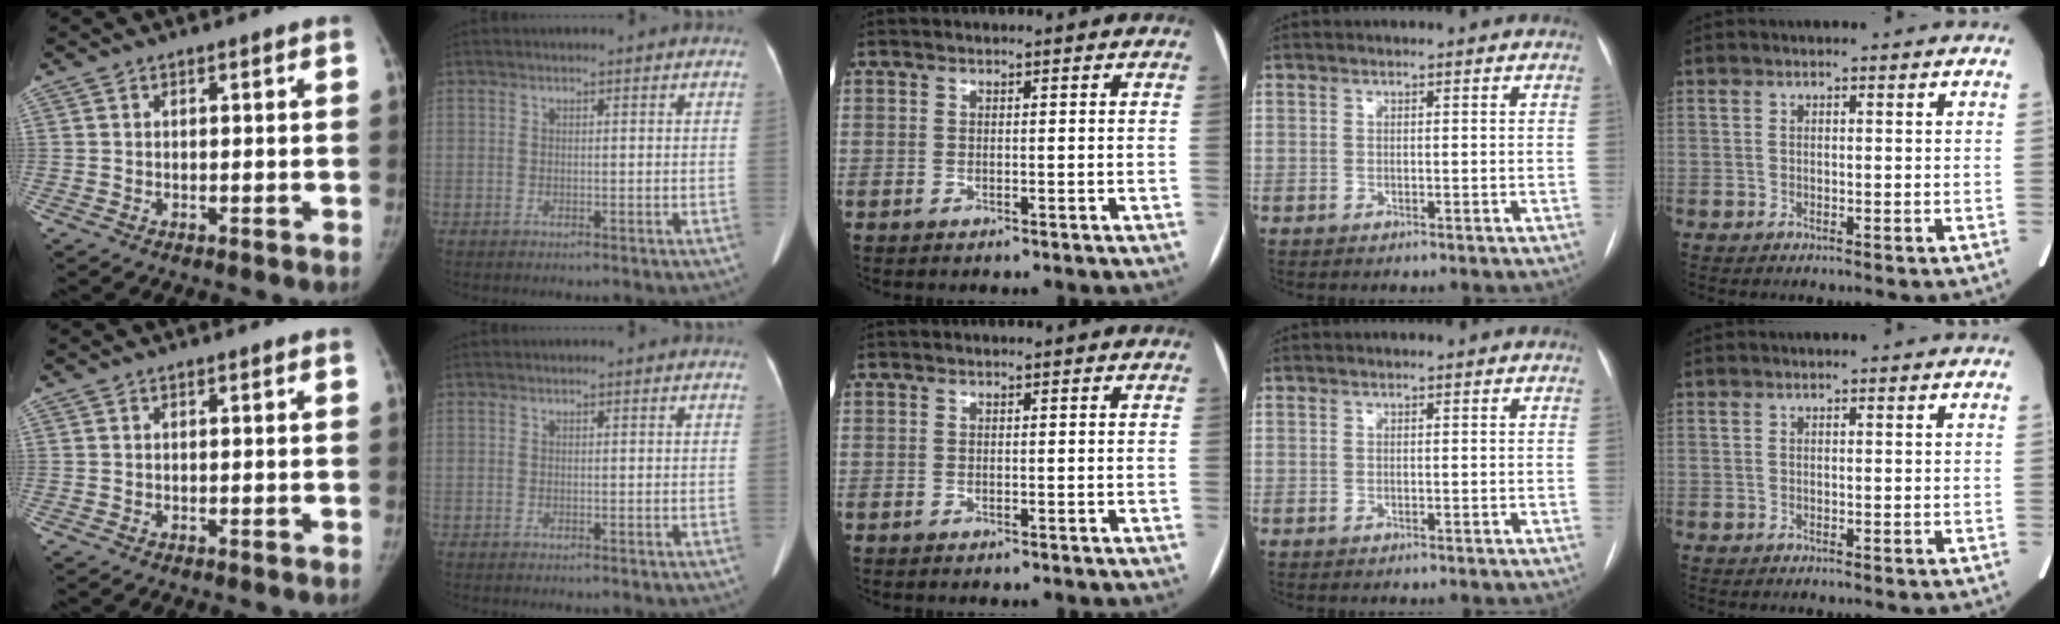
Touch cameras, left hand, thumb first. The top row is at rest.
{}